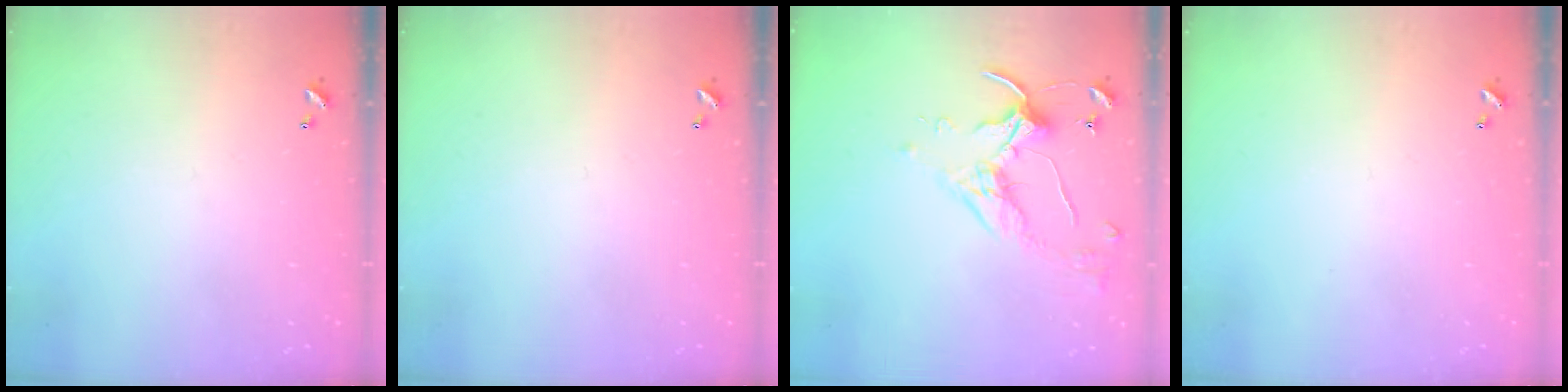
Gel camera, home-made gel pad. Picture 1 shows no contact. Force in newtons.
{"total": 0.0}
{"total": 3.9, "press": 3.8, "slide": 0.5}
{"total": 0.0}